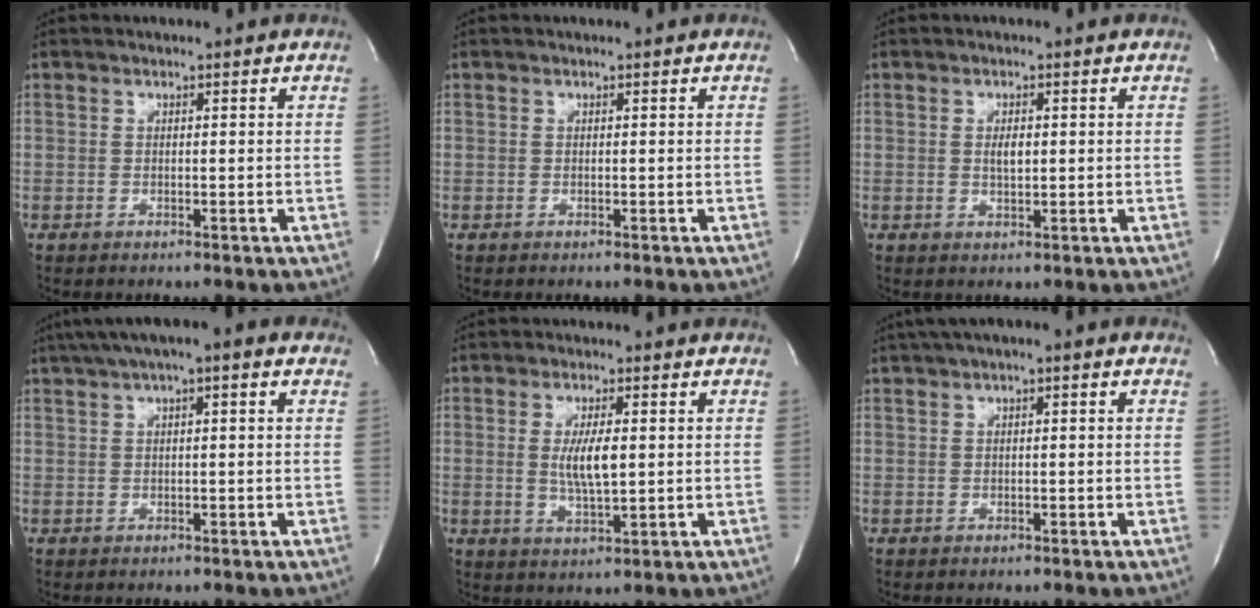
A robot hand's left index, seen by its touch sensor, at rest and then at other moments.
{"total": 0.0}
{"total": 2.0, "force": [0.2, 0.7, 1.9], "torque": [-0.036, -0.001, 0.005]}
{"total": 9.3, "force": [5.5, 2.2, 7.2], "torque": [-0.114, 0.047, 0.076]}
{"total": 5.5, "force": [0.5, 1.2, 5.3], "torque": [-0.105, -0.006, 0.012]}
{"total": 5.1, "force": [2.6, 1.5, 4.1], "torque": [-0.068, 0.028, 0.034]}